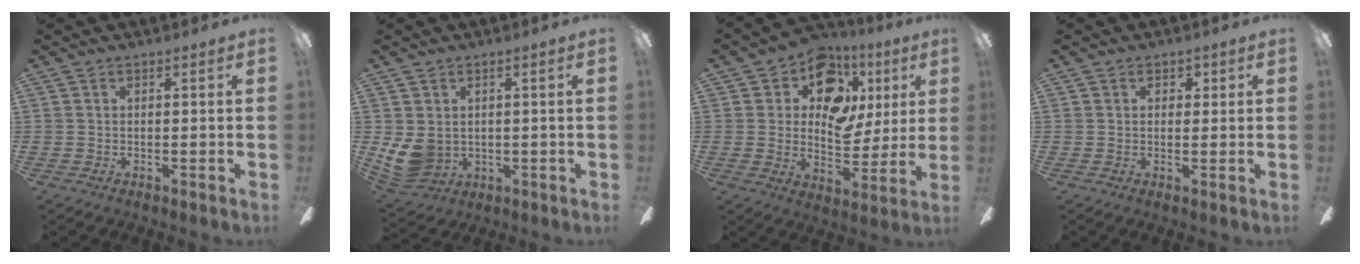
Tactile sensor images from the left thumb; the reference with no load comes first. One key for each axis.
{"total": 7.6, "fx": 0.7, "fy": 6.3, "fz": 4.2, "tx": -0.105, "ty": -0.006, "tz": 0.016}
{"total": 14.4, "fx": 6.8, "fy": 9.9, "fz": 8.0, "tx": -0.117, "ty": -0.029, "tz": 0.128}
{"total": 1.9, "fx": 0.7, "fy": 1.5, "fz": 0.9, "tx": -0.003, "ty": 0.002, "tz": 0.008}